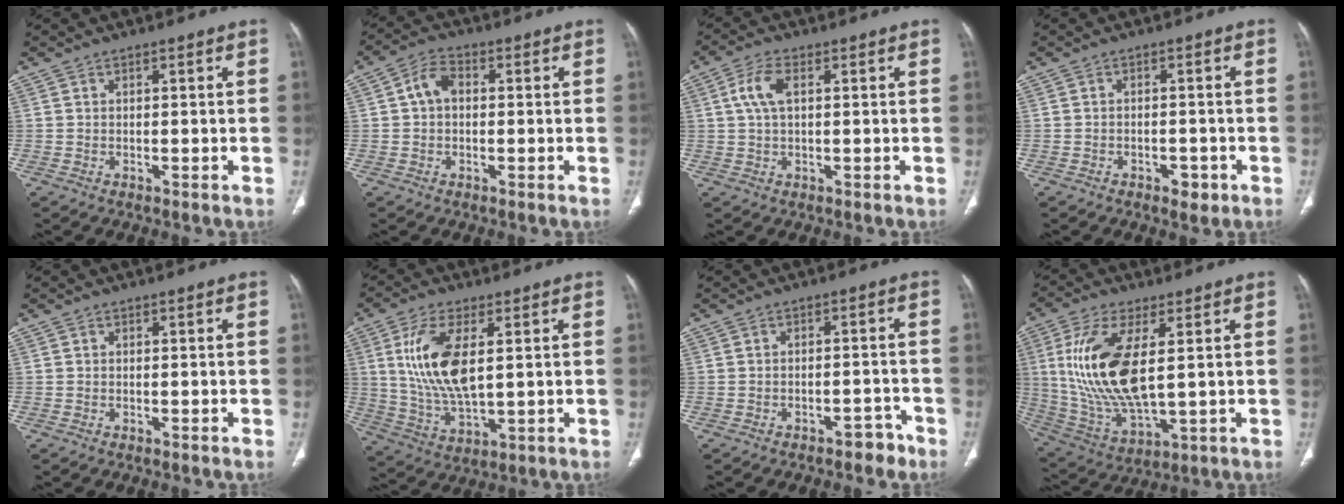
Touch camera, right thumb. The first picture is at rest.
{"total": 4.9, "force": [0.4, 3.4, 3.4], "torque": [-0.056, 0.017, 0.001]}
{"total": 5.2, "force": [1.3, 2.6, 4.4], "torque": [-0.102, 0.012, 0.024]}
{"total": 2.9, "force": [-1.5, 1.7, 1.8], "torque": [-0.016, 0.007, -0.015]}
{"total": 0.0}
{"total": 13.4, "force": [3.1, 5.8, 11.7], "torque": [-0.241, -0.021, 0.069]}
{"total": 3.8, "force": [-2.8, 2.0, 1.5], "torque": [-0.011, 0.031, -0.031]}
{"total": 17.6, "force": [3.2, 7.3, 15.7], "torque": [-0.333, -0.024, 0.072]}